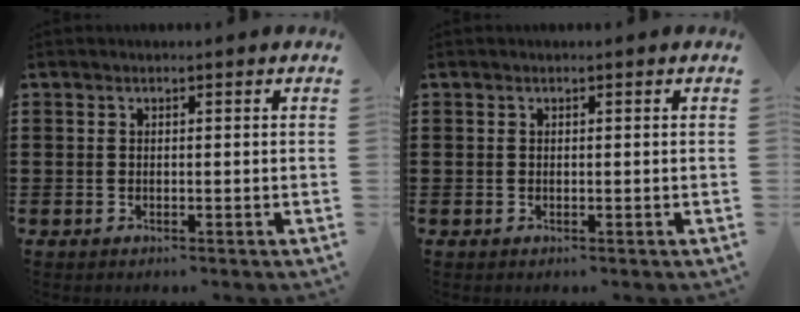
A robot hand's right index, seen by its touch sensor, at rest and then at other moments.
{"total": 0.0}